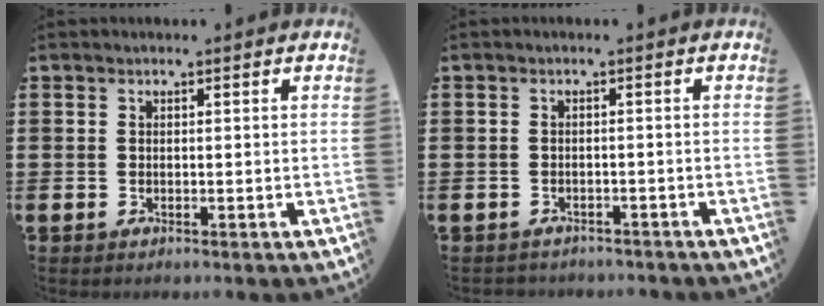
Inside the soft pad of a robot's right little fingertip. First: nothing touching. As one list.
[{"total": 1.0, "force": [-1.0, 0.2, -0.2], "torque": [-0.001, 0.002, -0.023]}]